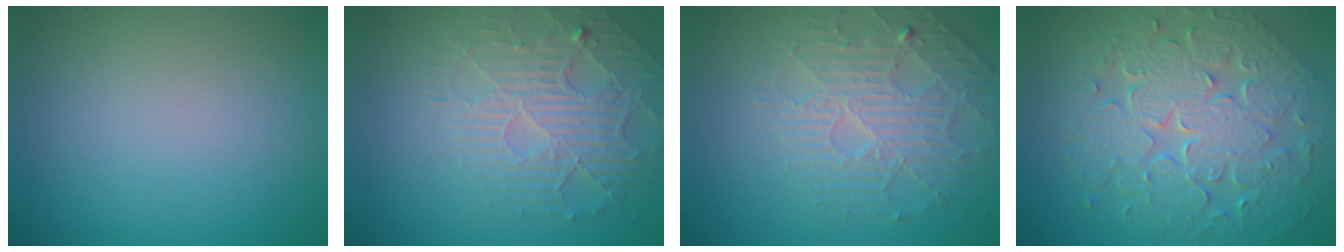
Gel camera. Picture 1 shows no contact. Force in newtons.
{"total": 3.8, "press": 3.4, "slide": 1.6}
{"total": 4.3, "press": 3.7, "slide": 2.2}
{"total": 9.3, "press": 6.8, "slide": 6.3}